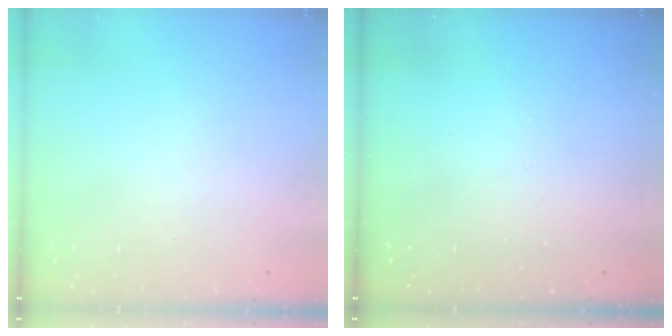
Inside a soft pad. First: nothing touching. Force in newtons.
{"total": 0.0}